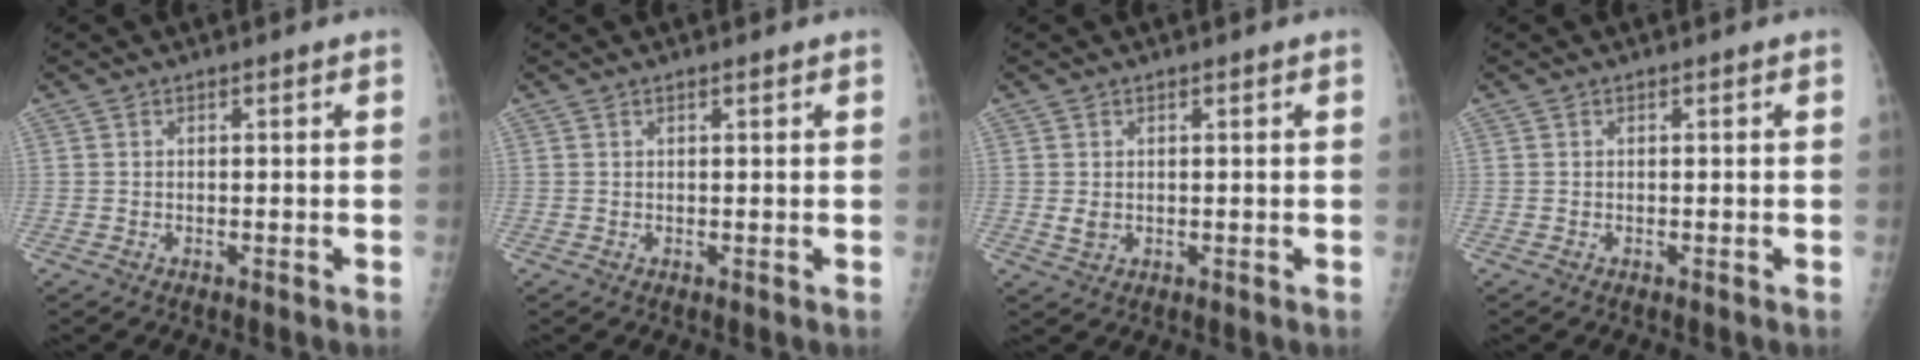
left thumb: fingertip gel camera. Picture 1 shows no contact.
{"total": 0.6, "force": [0.5, 0.2, 0.3], "torque": [-0.007, -0.002, 0.008]}
{"total": 1.8, "force": [0.5, 1.4, 1.0], "torque": [-0.014, -0.006, 0.016]}
{"total": 0.0}